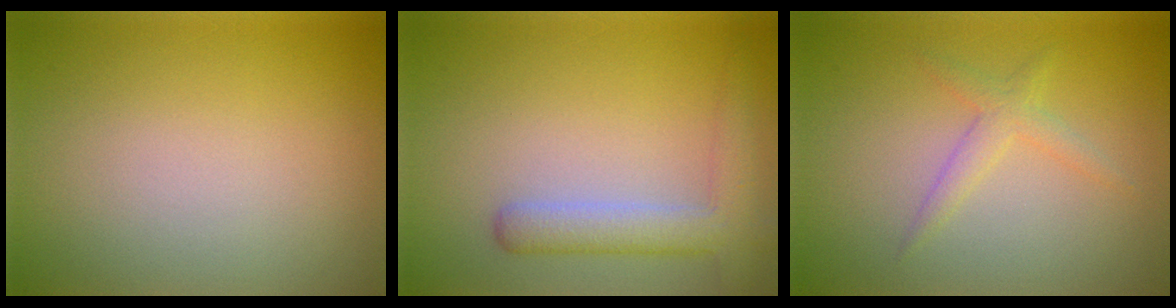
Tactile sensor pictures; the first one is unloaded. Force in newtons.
{"total": 3.8, "press": 3.7, "slide": 0.3}
{"total": 1.7, "press": 1.7, "slide": 0.1}